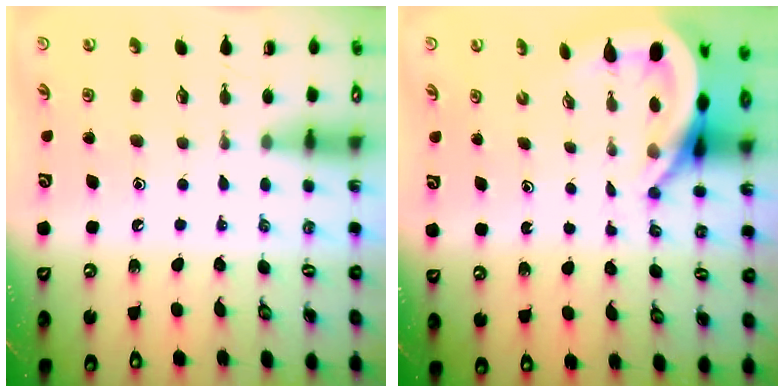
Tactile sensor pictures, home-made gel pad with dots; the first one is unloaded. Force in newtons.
{"total": 8.5, "press": 8.4, "slide": 1.0}